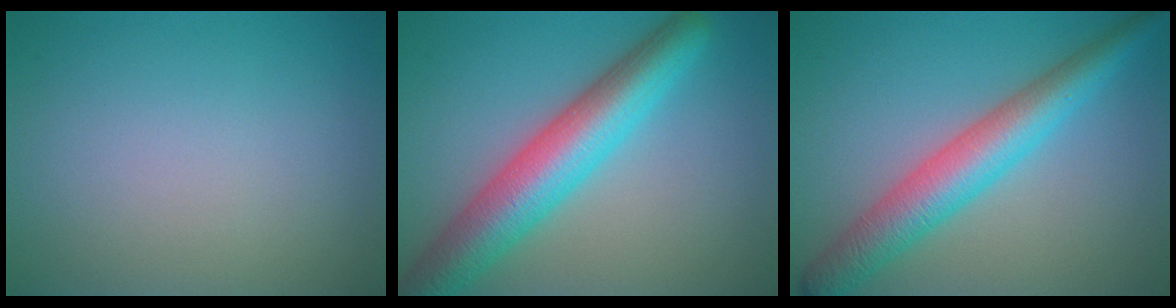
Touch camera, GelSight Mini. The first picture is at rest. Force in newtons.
{"total": 8.0, "press": 8.0, "slide": 0.1}
{"total": 6.1, "press": 6.1, "slide": 0.1}